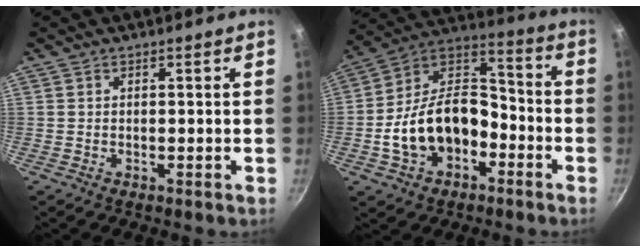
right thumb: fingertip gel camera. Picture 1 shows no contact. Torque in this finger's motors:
{"motor_torque": [0.14, 0.64, 0.98, -1.08, 0.46]}